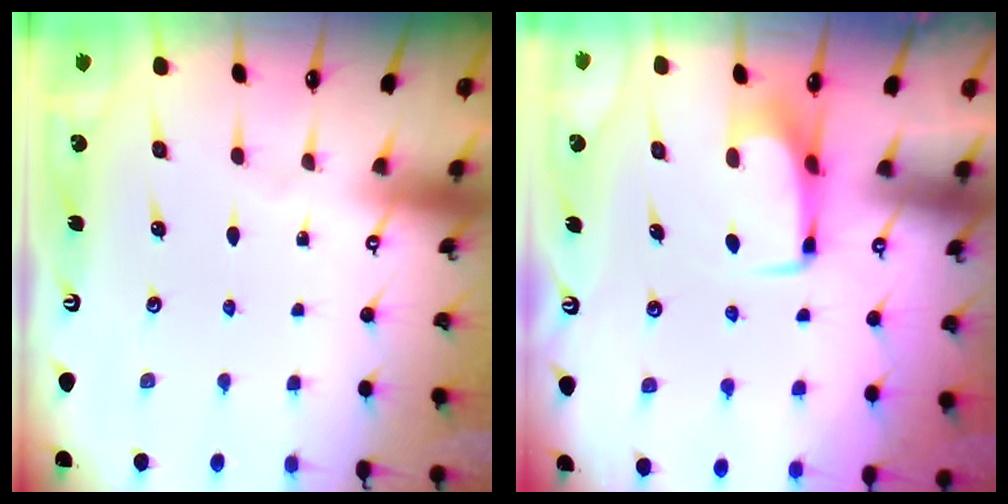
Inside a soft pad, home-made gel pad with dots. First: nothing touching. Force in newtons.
{"total": 3.6, "press": 3.6, "slide": 0.3}